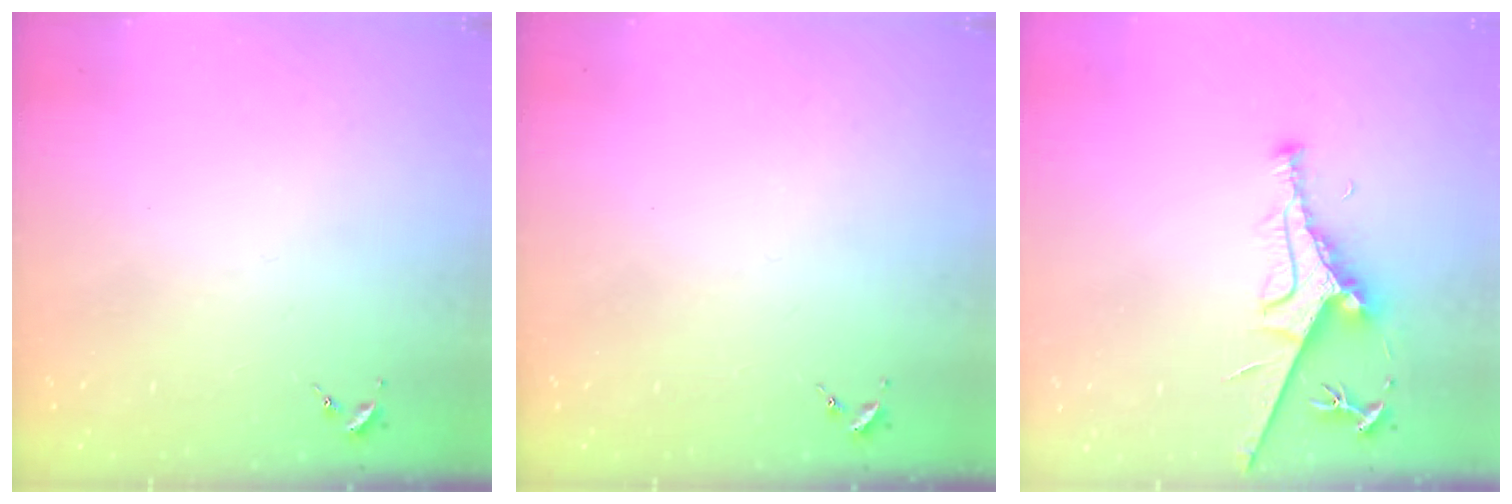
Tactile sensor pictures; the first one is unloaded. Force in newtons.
{"total": 0.0}
{"total": 8.0, "press": 8.0, "slide": 1.0}